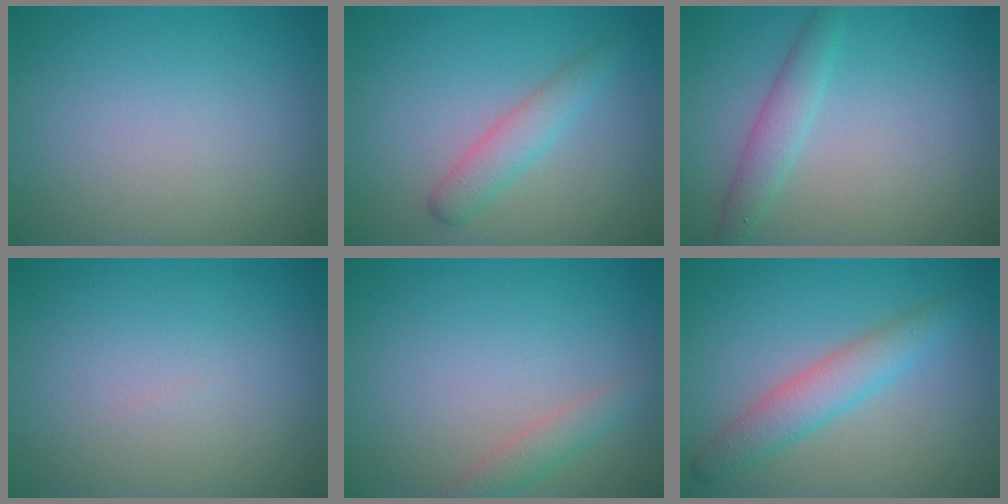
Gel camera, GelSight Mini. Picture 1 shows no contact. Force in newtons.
{"total": 2.5, "press": 2.5, "slide": 0.1}
{"total": 2.3, "press": 2.3, "slide": 0.0}
{"total": 0.0}
{"total": 1.8, "press": 1.8, "slide": 0.1}
{"total": 3.4, "press": 3.4, "slide": 0.1}